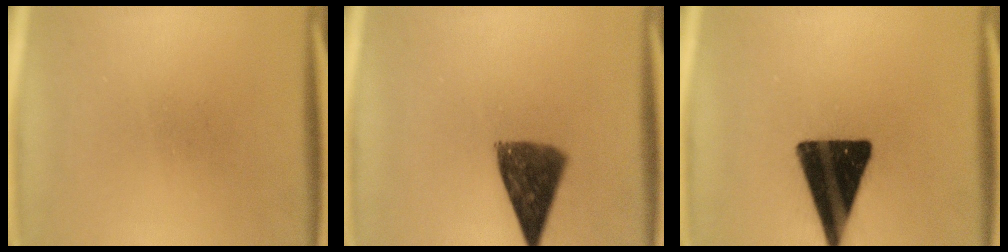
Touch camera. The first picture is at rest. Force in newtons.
{"total": 9.4}
{"total": 18.7}